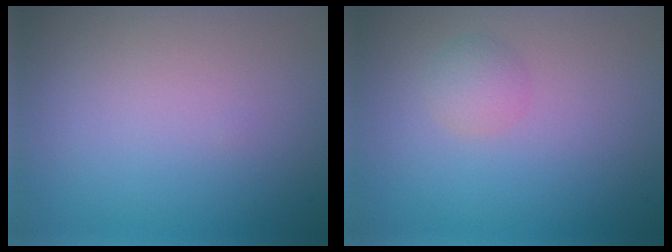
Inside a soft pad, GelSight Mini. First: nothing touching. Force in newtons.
{"total": 1.5, "press": 1.5, "slide": 0.1}